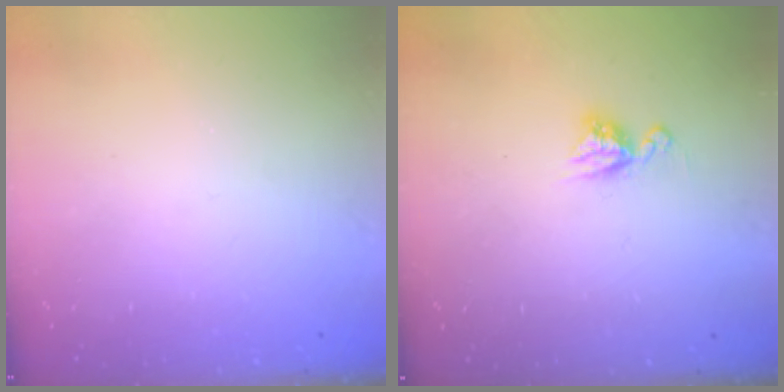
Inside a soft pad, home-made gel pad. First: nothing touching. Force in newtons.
{"total": 7.7, "press": 7.7, "slide": 0.6}